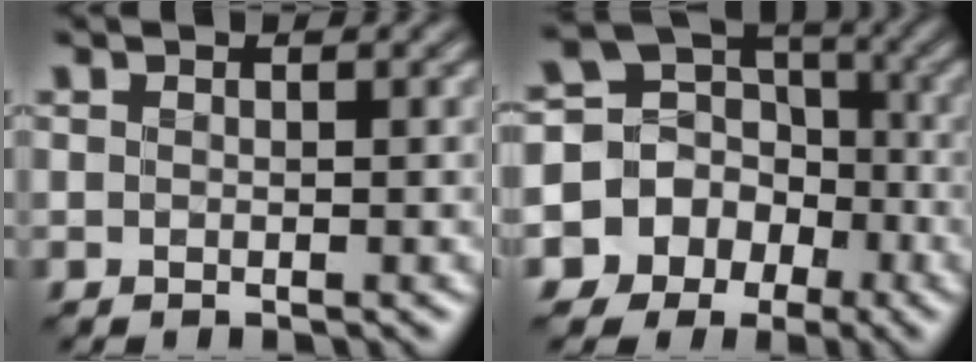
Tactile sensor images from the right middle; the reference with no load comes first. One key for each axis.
{"total": 12.1, "fx": -5.0, "fy": 10.7, "fz": 2.6, "tx": -0.071, "ty": -0.019, "tz": -0.089}